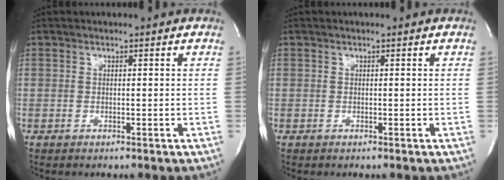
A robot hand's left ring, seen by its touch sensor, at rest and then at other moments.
{"total": 0.0}